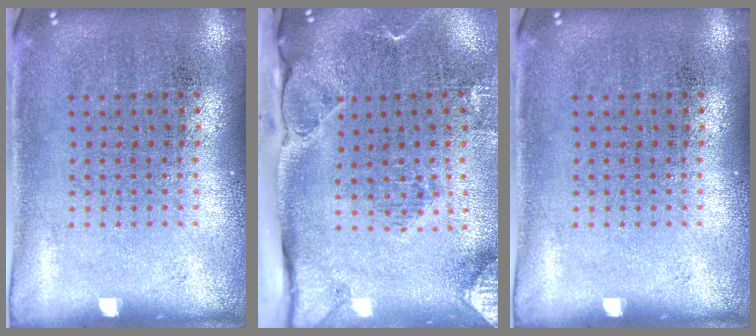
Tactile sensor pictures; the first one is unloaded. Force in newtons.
{"total": 3.0, "press": 2.3, "slide": 1.9}
{"total": 0.0}